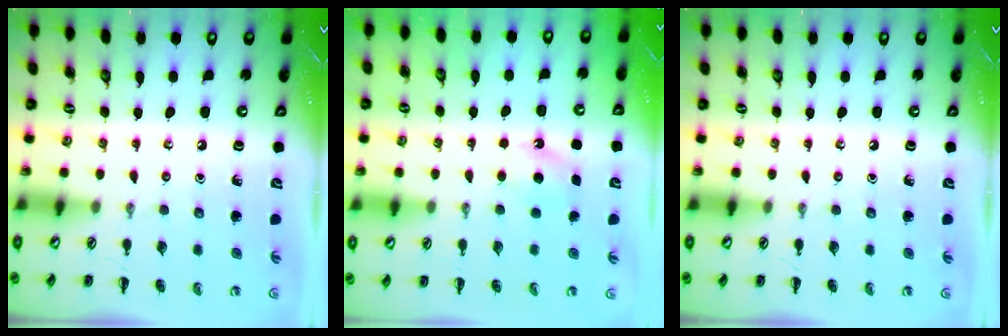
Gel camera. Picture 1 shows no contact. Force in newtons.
{"total": 5.4, "press": 5.2, "slide": 1.2}
{"total": 0.0}